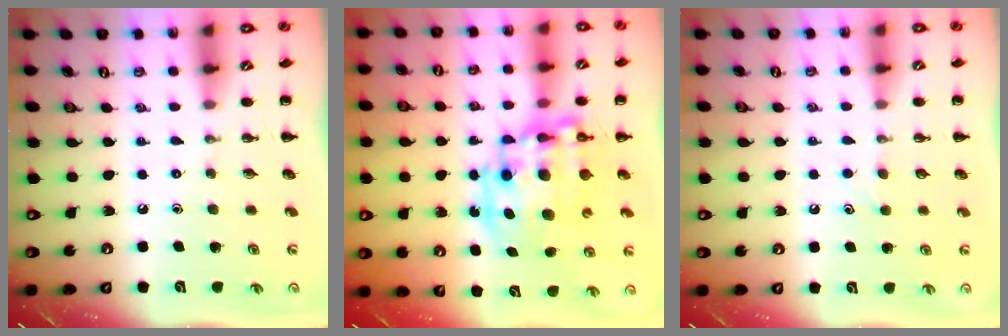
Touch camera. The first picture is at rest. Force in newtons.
{"total": 15.5, "press": 15.1, "slide": 3.3}
{"total": 3.6, "press": 3.4, "slide": 1.2}